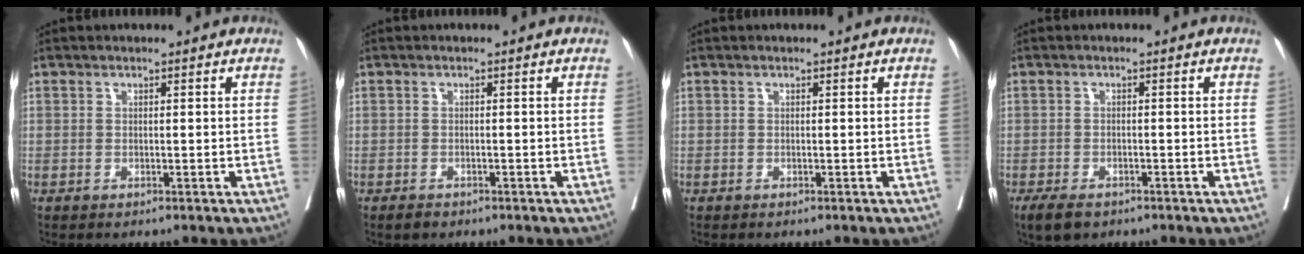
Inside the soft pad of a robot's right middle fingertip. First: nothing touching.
{"total": 1.3, "force": [-1.0, 0.7, 0.5], "torque": [-0.010, 0.000, -0.013]}
{"total": 0.0}
{"total": 3.7, "force": [-2.7, 1.8, 1.9], "torque": [-0.036, -0.006, -0.041]}